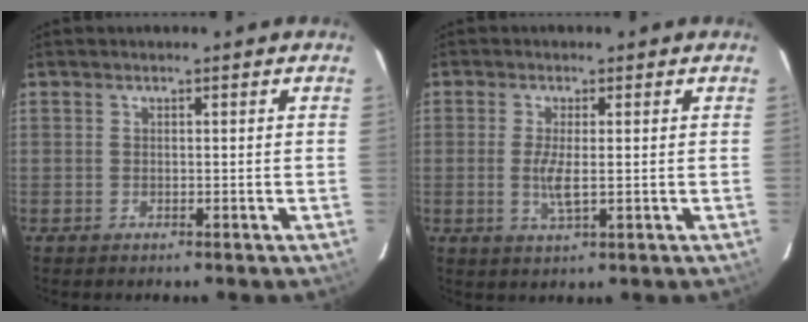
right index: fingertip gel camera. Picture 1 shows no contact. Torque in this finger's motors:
{"motor_torque": [0.45, -0.43, 0.28, 0.10]}